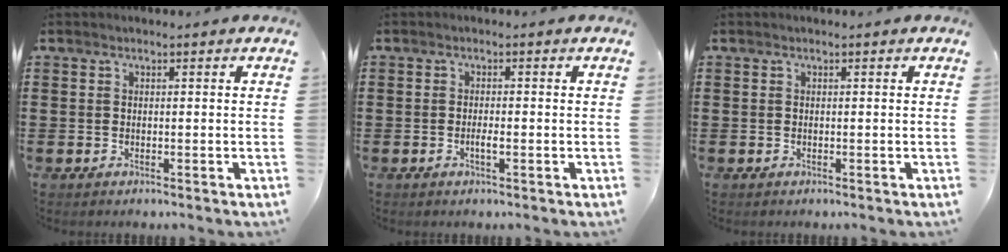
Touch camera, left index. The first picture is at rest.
{"total": 1.4, "force": [-0.5, 0.2, 1.3], "torque": [-0.022, -0.002, -0.007]}
{"total": 0.0}